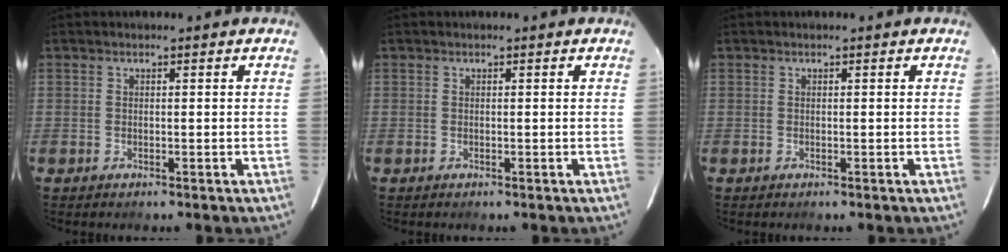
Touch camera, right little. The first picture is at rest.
{"total": 0.0}
{"total": 0.0}